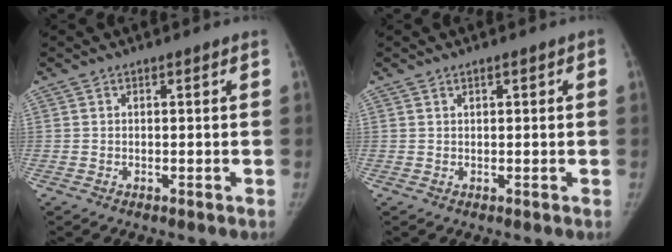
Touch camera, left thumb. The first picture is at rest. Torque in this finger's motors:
{"motor_torque": [-0.38, -0.35, -0.03, 0.10, -0.02]}